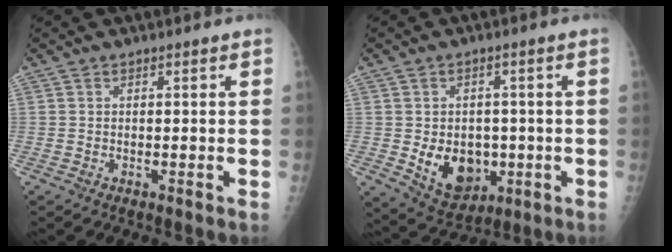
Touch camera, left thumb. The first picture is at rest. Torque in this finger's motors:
{"motor_torque": [0.99, 1.14, 0.38, -0.19, 0.23]}